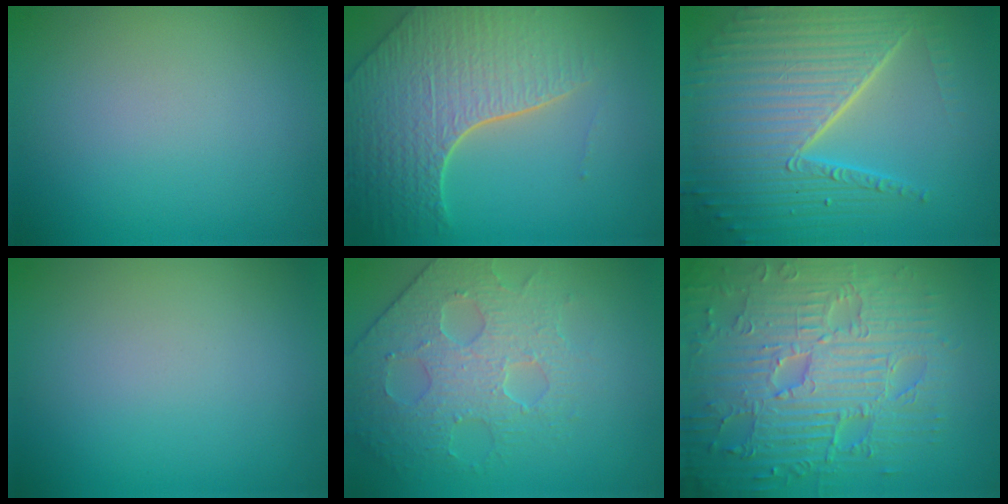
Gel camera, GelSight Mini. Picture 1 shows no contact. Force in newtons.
{"total": 8.0, "press": 5.7, "slide": 5.7}
{"total": 9.5, "press": 6.0, "slide": 7.4}
{"total": 0.0}
{"total": 4.0, "press": 4.0, "slide": 0.5}
{"total": 9.4, "press": 6.9, "slide": 6.4}